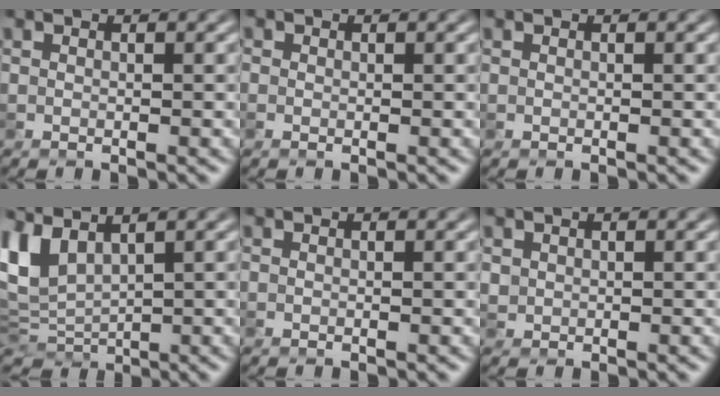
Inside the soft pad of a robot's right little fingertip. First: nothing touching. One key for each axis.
{"total": 0.5, "fx": -0.1, "fy": 0.5, "fz": 0.2, "tx": -0.001, "ty": -0.002, "tz": -0.003}
{"total": 0.0}
{"total": 4.7, "fx": 1.2, "fy": 3.0, "fz": 3.4, "tx": -0.075, "ty": -0.004, "tz": 0.022}
{"total": 0.0}
{"total": 0.8, "fx": 0.4, "fy": 0.7, "fz": 0.1, "tx": 0.000, "ty": -0.004, "tz": 0.012}